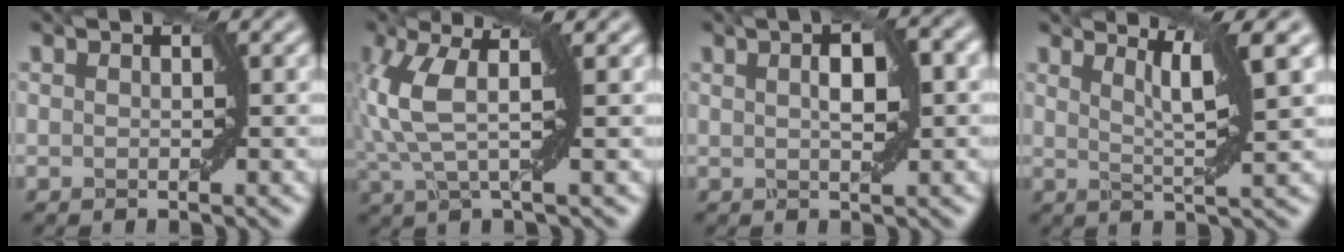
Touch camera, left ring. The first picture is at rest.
{"total": 6.5, "force": [1.1, 2.3, 6.0], "torque": [-0.150, 0.008, 0.019]}
{"total": 3.9, "force": [1.2, 1.2, 3.5], "torque": [-0.058, 0.012, 0.020]}
{"total": 4.9, "force": [2.7, 0.5, 4.1], "torque": [-0.064, 0.003, 0.049]}